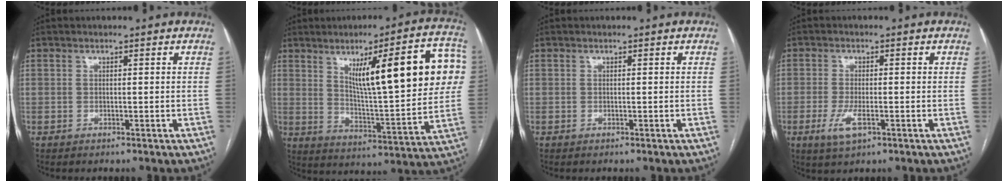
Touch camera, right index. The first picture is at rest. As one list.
[{"total": 21.6, "force": [6.2, 3.4, 20.5], "torque": [-0.277, 0.018, 0.089]}, {"total": 0.0}, {"total": 4.2, "force": [-1.6, 1.2, 3.7], "torque": [-0.078, -0.006, -0.027]}]